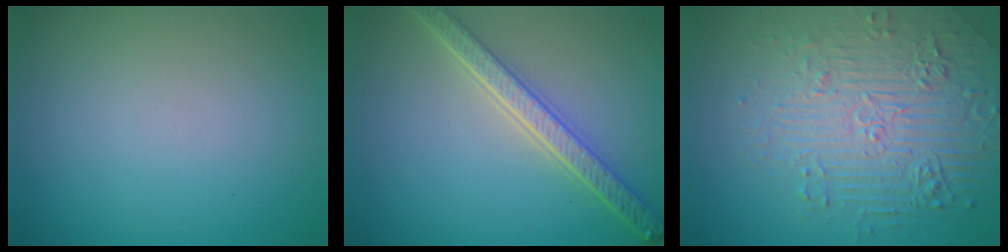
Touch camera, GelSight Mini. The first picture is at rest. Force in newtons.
{"total": 4.9, "press": 3.9, "slide": 3.0}
{"total": 7.0, "press": 5.3, "slide": 4.6}